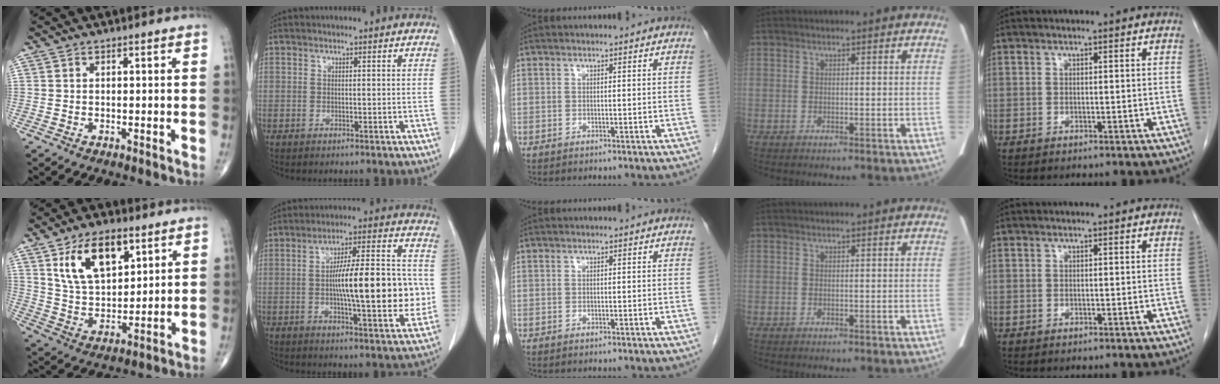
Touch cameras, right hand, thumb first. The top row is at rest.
{"thumb": {"total": 14.4, "force": [6.8, 7.6, 10.2], "torque": [-0.154, -0.027, 0.134]}, "index": {"total": 16.4, "force": [-1.0, 3.4, 16.1], "torque": [-0.249, 0.017, -0.014]}}